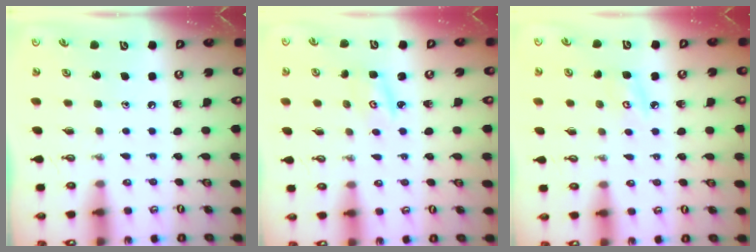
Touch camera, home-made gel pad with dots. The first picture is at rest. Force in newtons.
{"total": 1.8, "press": 1.8, "slide": 0.1}
{"total": 5.2, "press": 5.1, "slide": 0.5}